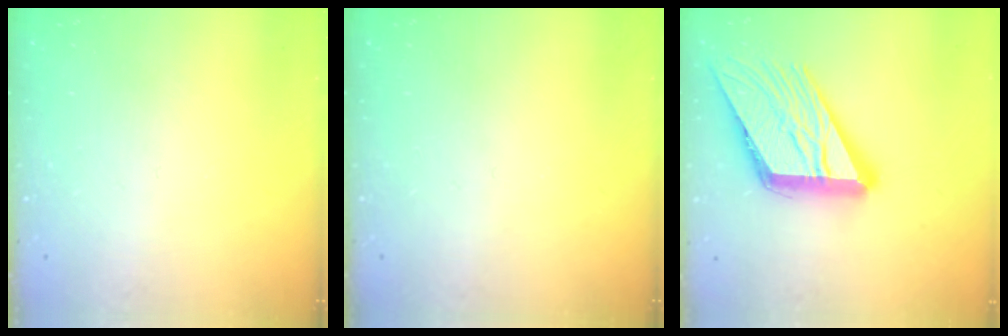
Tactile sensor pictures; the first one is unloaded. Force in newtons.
{"total": 0.0}
{"total": 21.6, "press": 21.4, "slide": 2.5}